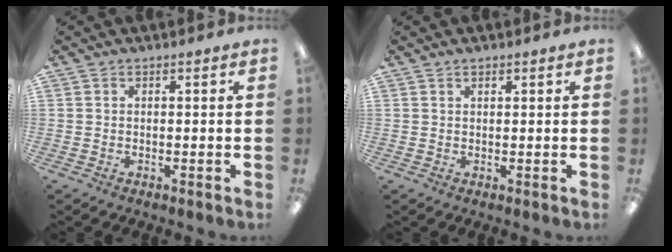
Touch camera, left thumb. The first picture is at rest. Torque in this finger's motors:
{"motor_torque": [0.02, -0.01, -0.44, 0.29, -0.01]}